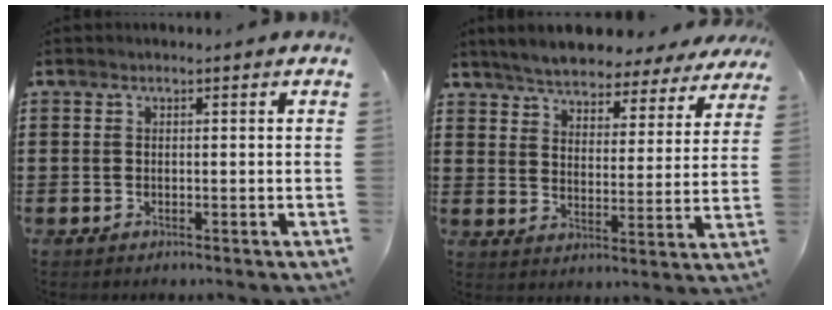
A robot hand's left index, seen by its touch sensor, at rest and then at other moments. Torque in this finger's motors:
{"motor_torque": [2.14, 0.00, 1.05, 0.21]}